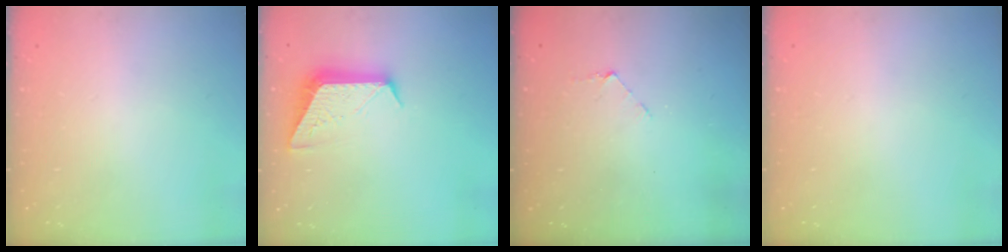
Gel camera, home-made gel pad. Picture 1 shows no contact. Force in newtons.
{"total": 9.7, "press": 9.6, "slide": 0.6}
{"total": 3.6, "press": 3.6, "slide": 0.3}
{"total": 0.0}